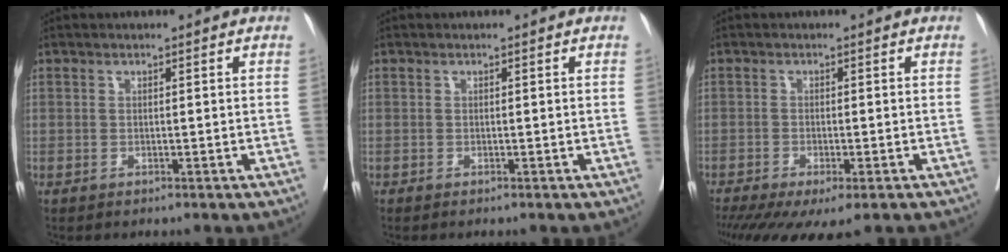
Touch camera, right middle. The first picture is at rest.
{"total": 0.0}
{"total": 10.3, "force": [-7.3, 2.6, 6.9], "torque": [-0.116, -0.019, -0.112]}